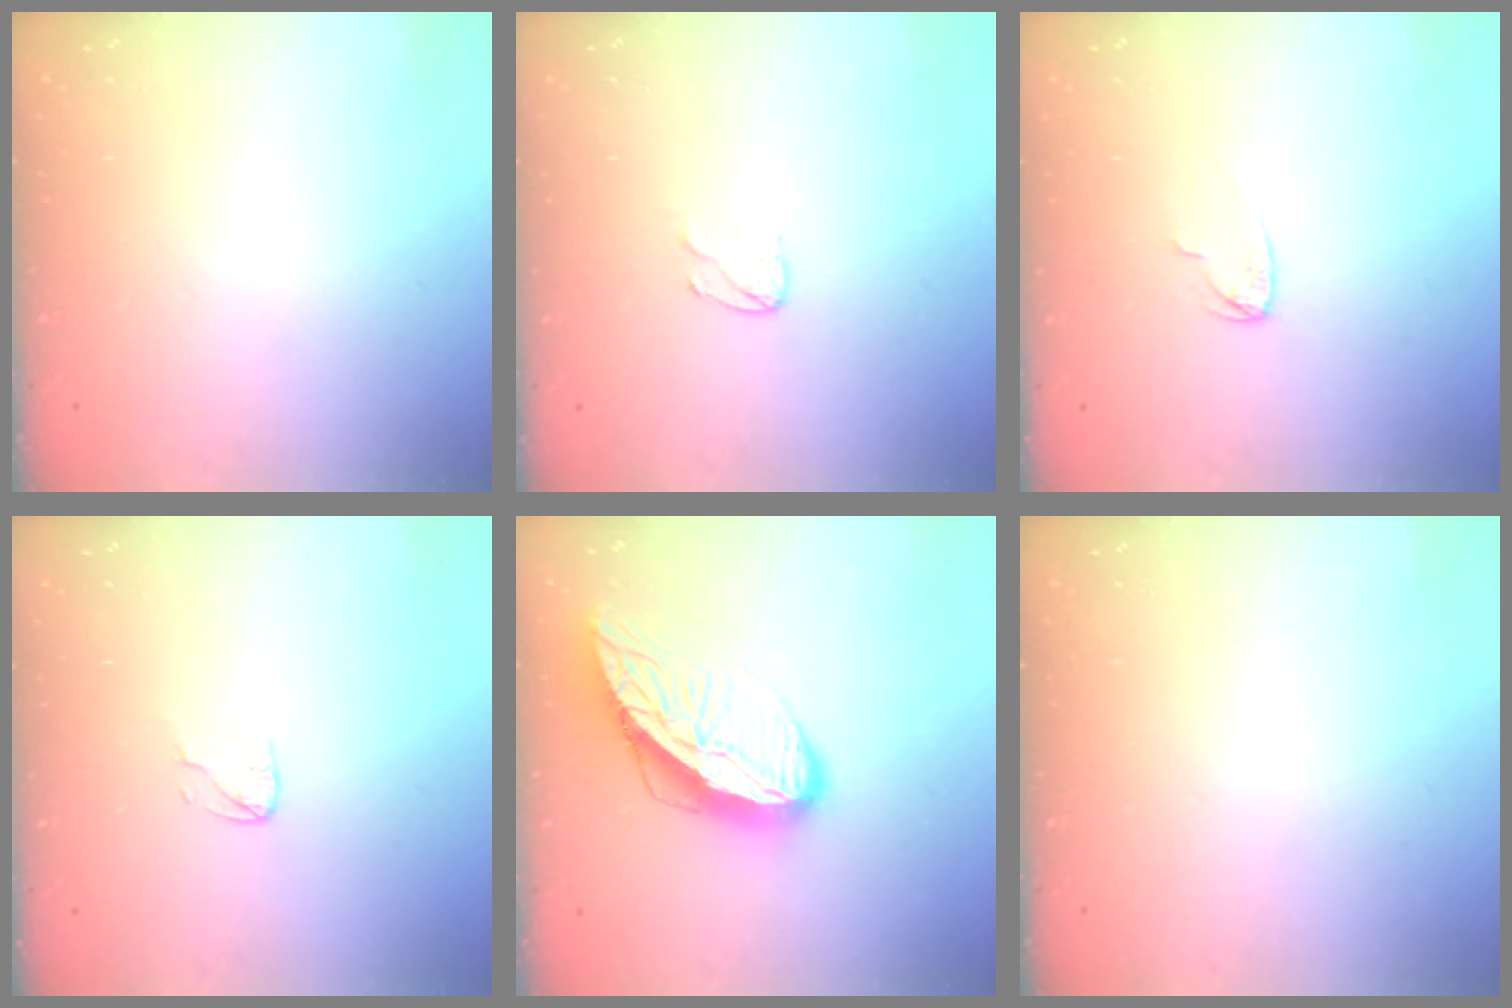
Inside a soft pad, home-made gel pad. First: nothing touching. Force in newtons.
{"total": 3.2, "press": 3.2, "slide": 0.3}
{"total": 4.1, "press": 4.1, "slide": 0.4}
{"total": 4.0, "press": 3.9, "slide": 0.3}
{"total": 12.0, "press": 12.0, "slide": 1.2}
{"total": 0.0}